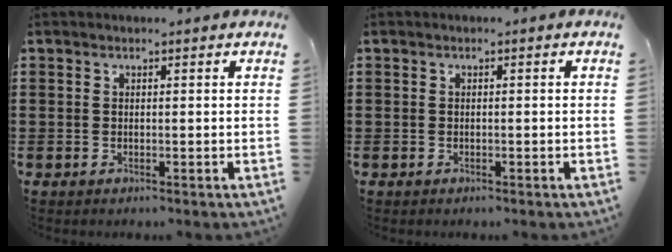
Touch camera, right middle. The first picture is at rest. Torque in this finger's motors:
{"motor_torque": [0.73, -0.98, 0.02, 0.01]}